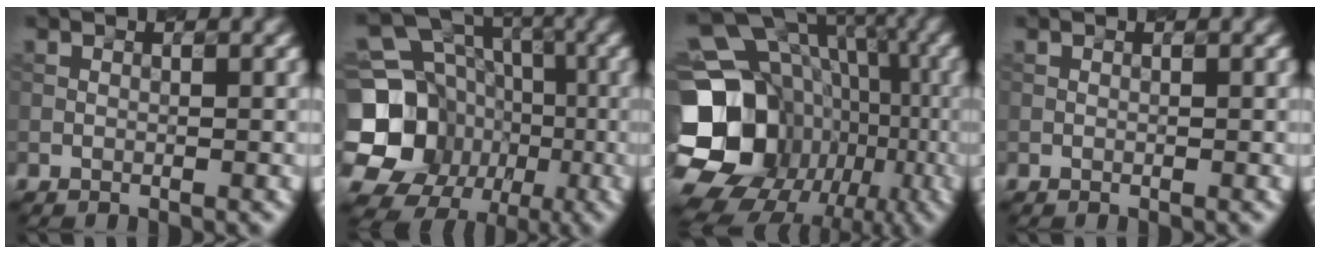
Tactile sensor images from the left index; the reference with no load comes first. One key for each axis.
{"total": 15.6, "fx": -3.6, "fy": 13.7, "fz": 6.6, "tx": -0.144, "ty": -0.015, "tz": -0.075}
{"total": 21.3, "fx": -5.4, "fy": 18.3, "fz": 9.6, "tx": -0.173, "ty": -0.008, "tz": -0.106}
{"total": 0.0}